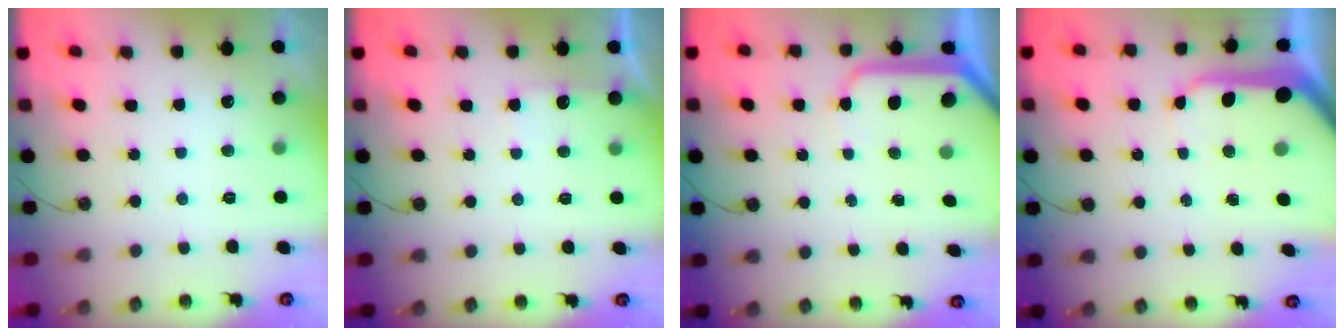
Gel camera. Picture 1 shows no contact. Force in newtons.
{"total": 3.8, "press": 3.8, "slide": 0.3}
{"total": 9.0, "press": 9.0, "slide": 0.7}
{"total": 12.0, "press": 11.9, "slide": 1.1}